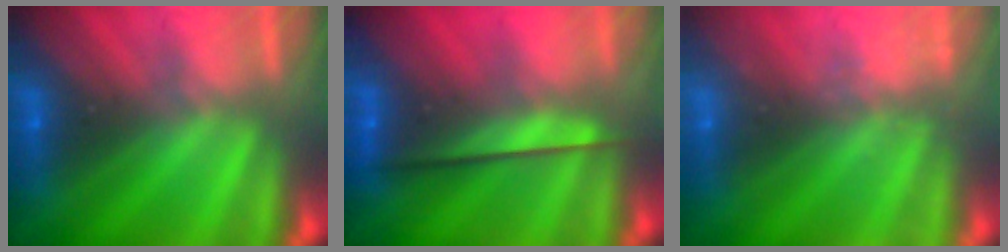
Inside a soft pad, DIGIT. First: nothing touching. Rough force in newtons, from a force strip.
{"total": 2.4}
{"total": 2.7}